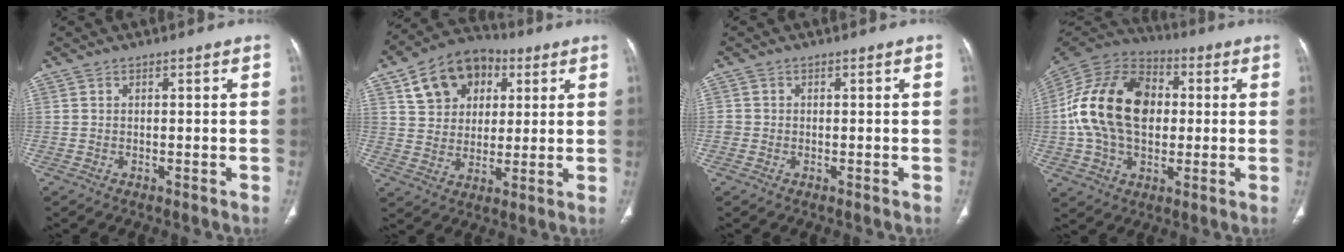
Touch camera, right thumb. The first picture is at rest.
{"total": 14.3, "force": [5.8, 10.8, 7.4], "torque": [-0.094, 0.001, 0.095]}
{"total": 1.2, "force": [-0.2, 1.1, 0.2], "torque": [0.003, 0.005, -0.005]}
{"total": 21.8, "force": [1.3, 14.9, 15.9], "torque": [-0.292, 0.018, 0.021]}